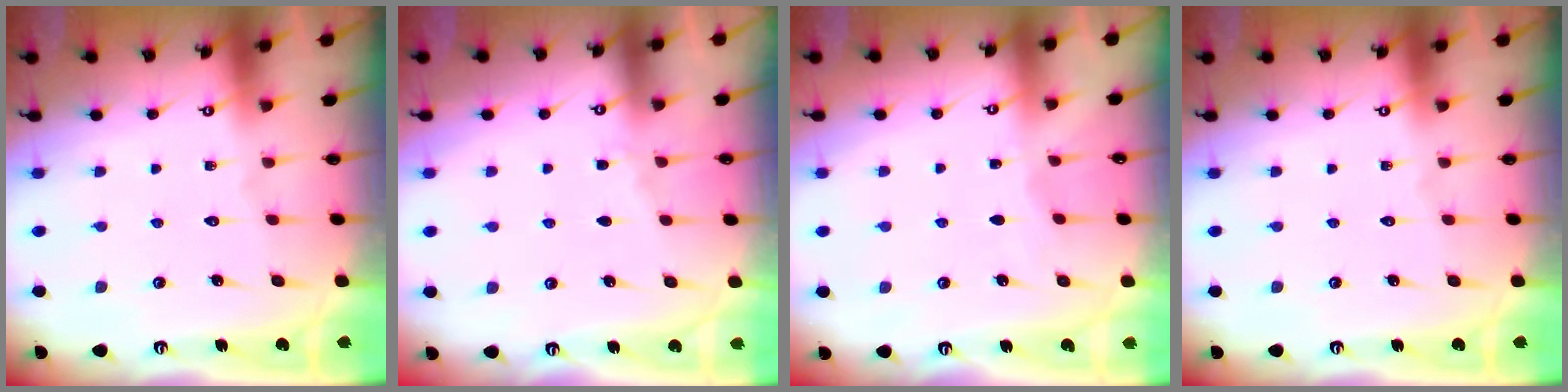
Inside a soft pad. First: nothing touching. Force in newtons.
{"total": 2.8, "press": 2.8, "slide": 0.5}
{"total": 1.5, "press": 1.5, "slide": 0.3}
{"total": 0.0}